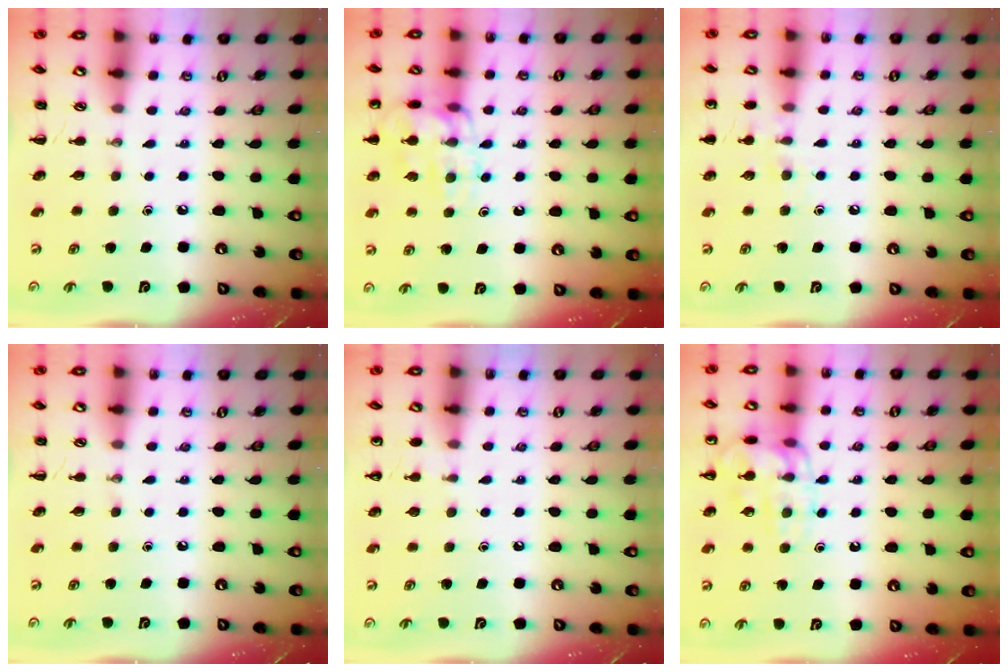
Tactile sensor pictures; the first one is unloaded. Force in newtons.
{"total": 13.7, "press": 13.7, "slide": 1.2}
{"total": 7.6, "press": 7.3, "slide": 2.0}
{"total": 0.0}
{"total": 4.2, "press": 4.0, "slide": 1.2}
{"total": 13.1, "press": 13.1, "slide": 0.4}